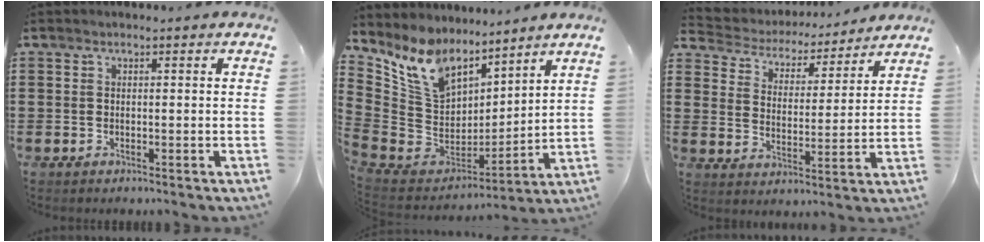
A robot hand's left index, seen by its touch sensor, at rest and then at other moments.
{"total": 11.2, "force": [8.7, 5.3, 4.6], "torque": [-0.149, -0.060, 0.158]}
{"total": 4.2, "force": [4.1, 0.6, 0.3], "torque": [-0.033, -0.034, 0.064]}